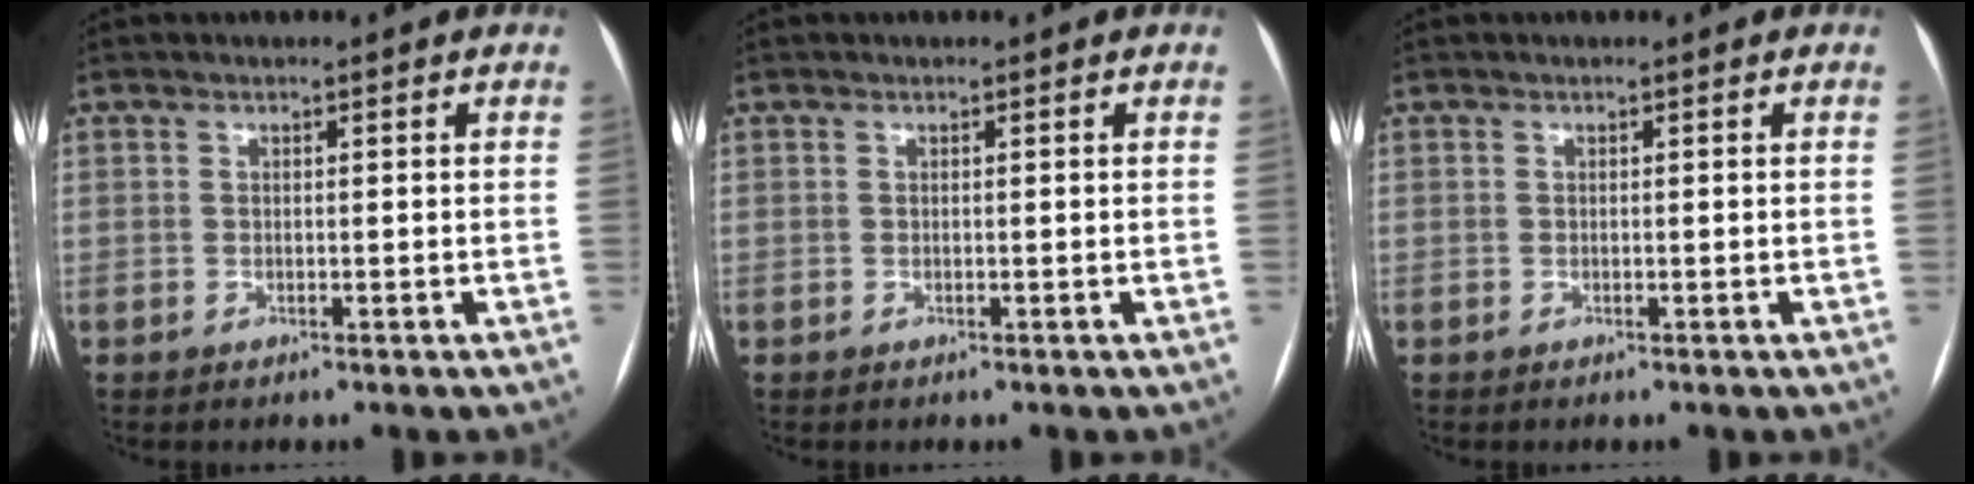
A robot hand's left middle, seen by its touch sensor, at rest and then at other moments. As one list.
[{"total": 0.0}, {"total": 0.0}]